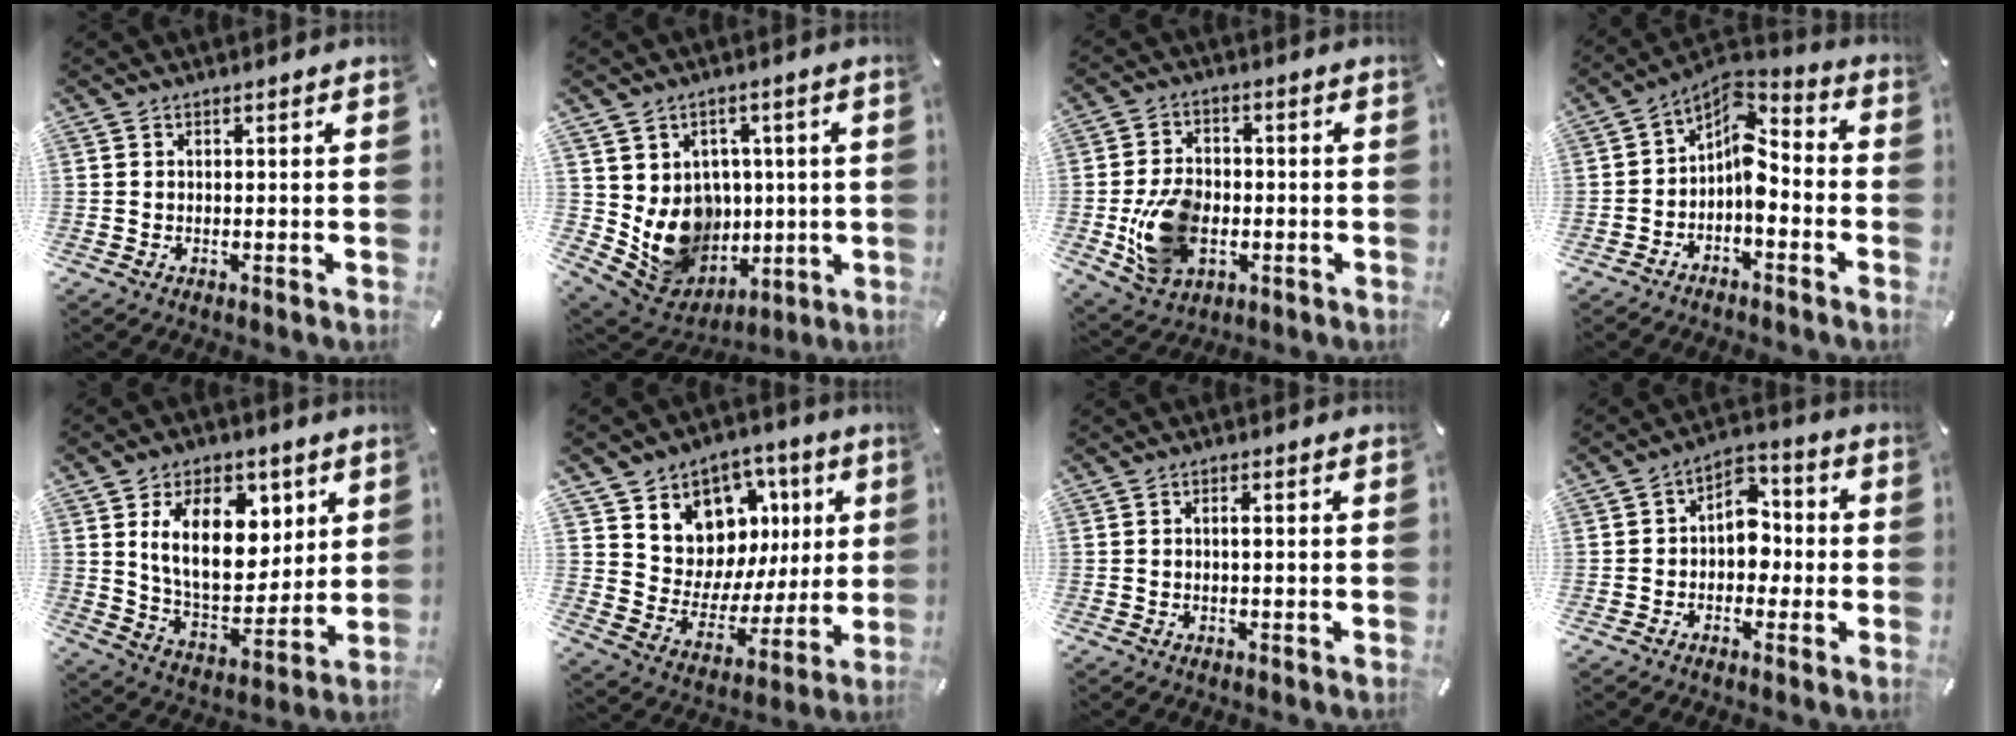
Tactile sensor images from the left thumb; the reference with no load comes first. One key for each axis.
{"total": 12.8, "fx": 0.3, "fy": 12.0, "fz": 4.4, "tx": -0.084, "ty": -0.027, "tz": 0.027}
{"total": 13.0, "fx": -2.6, "fy": 9.5, "fz": 8.5, "tx": -0.174, "ty": 0.004, "tz": -0.043}
{"total": 8.4, "fx": -1.8, "fy": 5.4, "fz": 6.2, "tx": -0.103, "ty": -0.008, "tz": -0.036}
{"total": 17.0, "fx": 6.5, "fy": 10.8, "fz": 11.4, "tx": -0.191, "ty": -0.018, "tz": 0.116}
{"total": 10.0, "fx": 4.2, "fy": 8.9, "fz": 1.6, "tx": -0.024, "ty": -0.061, "tz": 0.083}
{"total": 1.5, "fx": 0.1, "fy": 0.4, "fz": 1.5, "tx": -0.028, "ty": 0.002, "tz": 0.000}
{"total": 7.8, "fx": -0.8, "fy": 6.0, "fz": 4.9, "tx": -0.061, "ty": 0.008, "tz": -0.020}